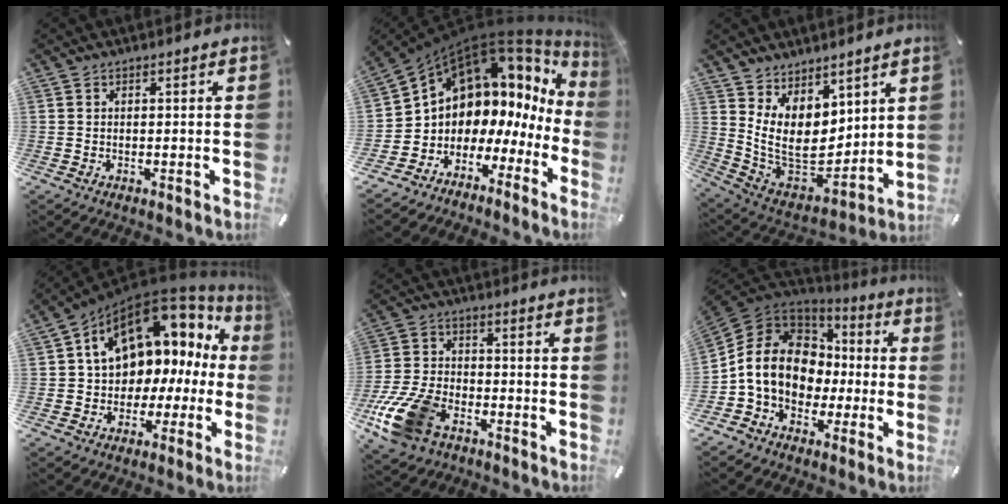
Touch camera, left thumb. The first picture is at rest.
{"total": 8.1, "force": [4.7, 6.4, 1.9], "torque": [-0.046, -0.065, 0.081]}
{"total": 12.7, "force": [5.1, 9.4, 7.0], "torque": [-0.151, -0.069, 0.107]}
{"total": 13.0, "force": [6.6, 8.9, 6.8], "torque": [-0.110, -0.053, 0.115]}
{"total": 14.0, "force": [-7.6, 8.5, 8.2], "torque": [-0.170, 0.039, -0.135]}
{"total": 14.8, "force": [-1.6, 12.8, 7.2], "torque": [-0.177, 0.019, -0.026]}